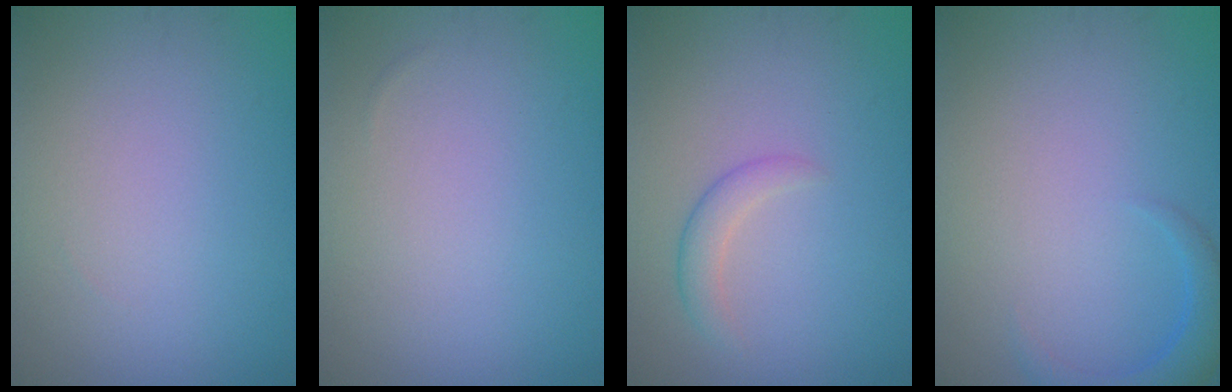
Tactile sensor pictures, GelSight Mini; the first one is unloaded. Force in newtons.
{"total": 0.0}
{"total": 1.7, "press": 1.7, "slide": 0.1}
{"total": 2.5, "press": 2.5, "slide": 0.3}